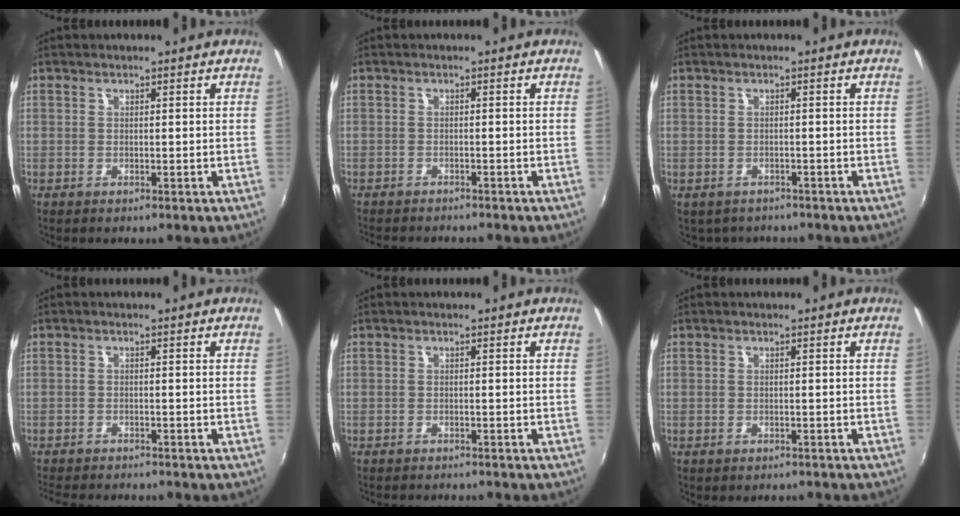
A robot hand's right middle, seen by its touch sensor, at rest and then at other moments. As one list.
[{"total": 4.7, "force": [-4.4, 0.7, 1.4], "torque": [-0.040, -0.016, -0.069]}, {"total": 2.9, "force": [-2.2, 1.8, 0.2], "torque": [-0.013, -0.009, -0.031]}, {"total": 6.8, "force": [-6.3, 1.1, 2.3], "torque": [-0.061, -0.019, -0.100]}, {"total": 3.4, "force": [-3.2, 0.5, 1.0], "torque": [-0.028, -0.013, -0.048]}, {"total": 1.9, "force": [-1.7, 0.7, 0.5], "torque": [-0.012, -0.010, -0.021]}]